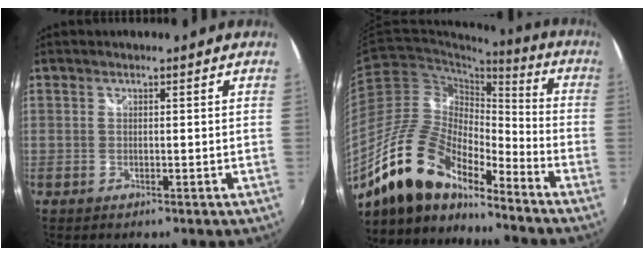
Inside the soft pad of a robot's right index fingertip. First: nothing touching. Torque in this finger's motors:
{"motor_torque": [0.07, -0.33, -0.15, -0.21]}